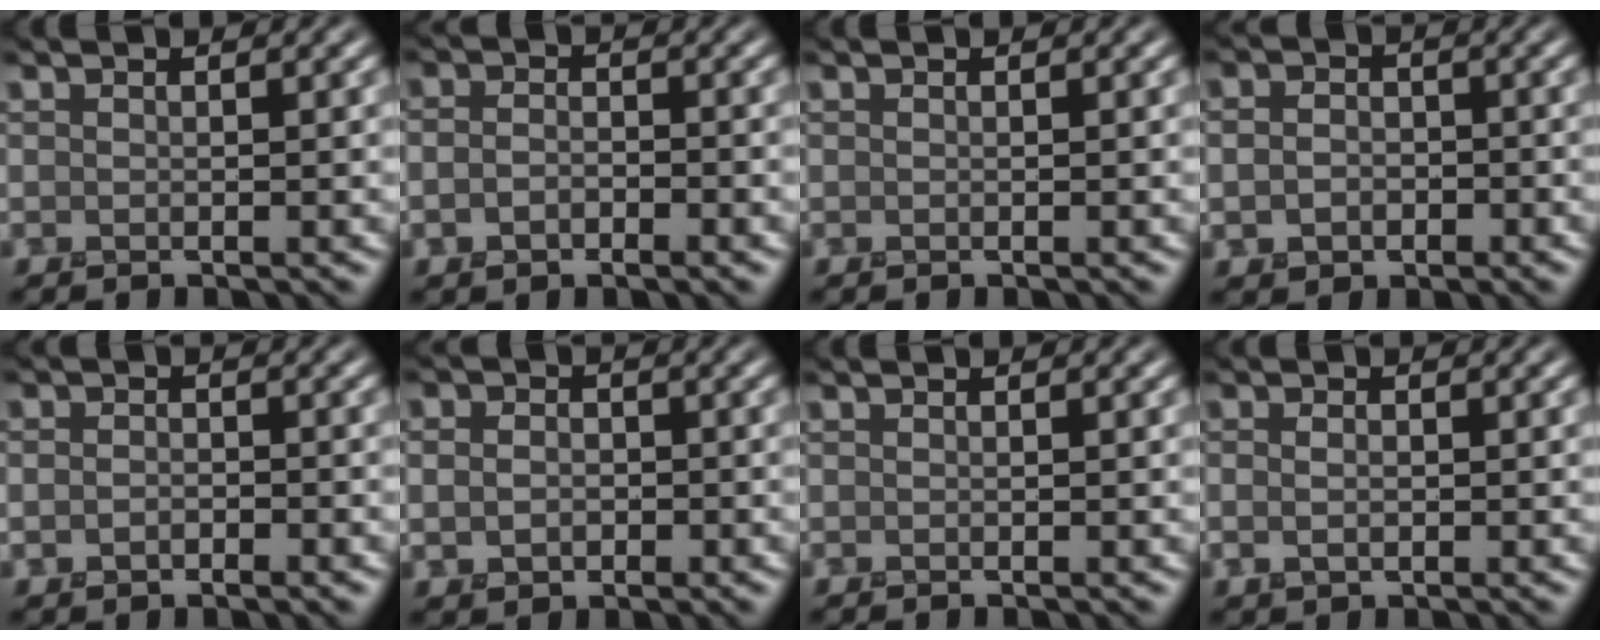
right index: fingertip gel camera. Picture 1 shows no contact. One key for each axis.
{"total": 2.4, "fx": -0.8, "fy": 1.6, "fz": 1.6, "tx": -0.020, "ty": 0.002, "tz": -0.019}
{"total": 0.0}
{"total": 2.8, "fx": -0.6, "fy": 2.3, "fz": 1.5, "tx": -0.023, "ty": -0.003, "tz": -0.014}
{"total": 1.9, "fx": -0.6, "fy": 1.3, "fz": 1.3, "tx": -0.016, "ty": 0.002, "tz": -0.012}
{"total": 3.1, "fx": -0.2, "fy": 2.6, "fz": 1.7, "tx": -0.023, "ty": 0.005, "tz": -0.015}
{"total": 0.0}
{"total": 1.6, "fx": -0.1, "fy": 1.0, "fz": 1.2, "tx": -0.024, "ty": -0.001, "tz": -0.001}